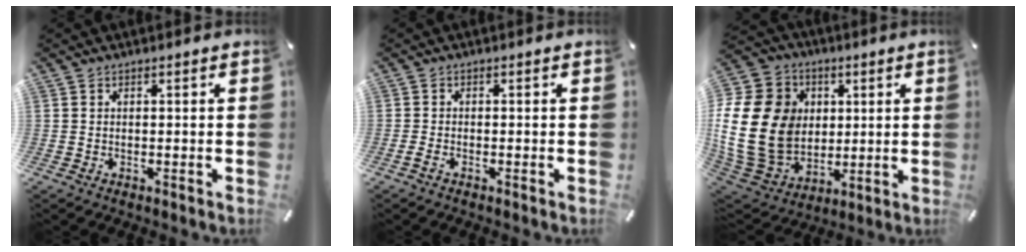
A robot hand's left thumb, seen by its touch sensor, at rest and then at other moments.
{"total": 1.2, "force": [-0.8, 0.4, 0.8], "torque": [-0.016, 0.001, -0.015]}
{"total": 24.1, "force": [0.5, 20.0, 13.4], "torque": [-0.274, 0.002, 0.023]}